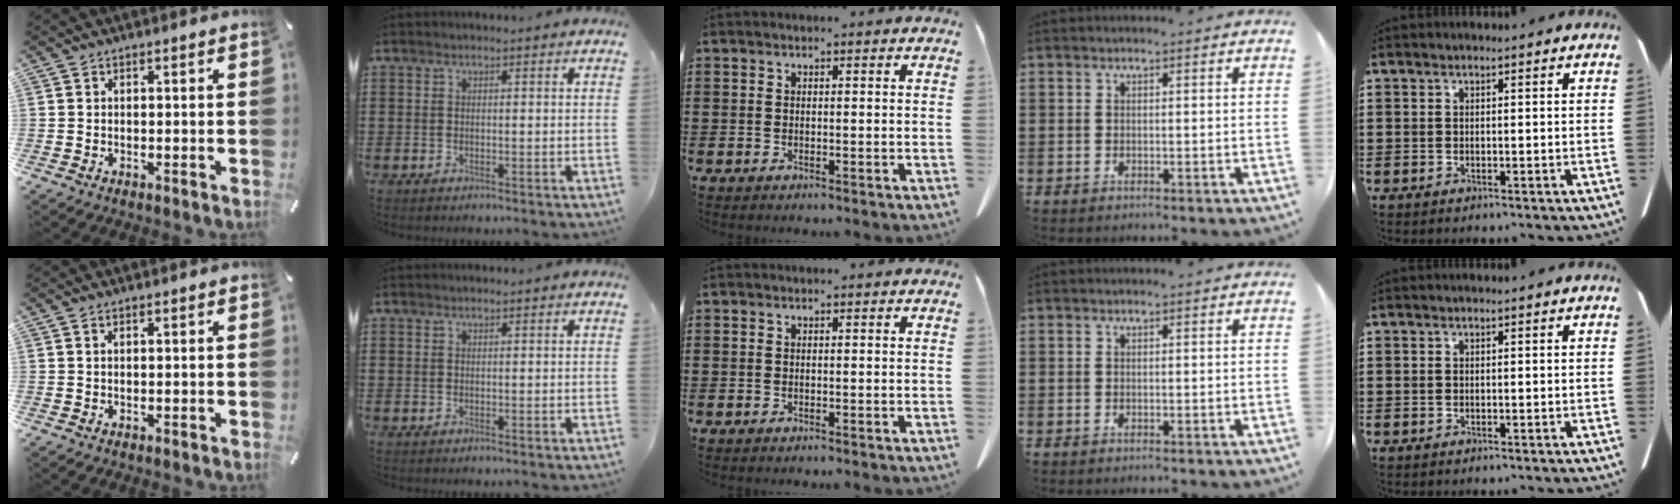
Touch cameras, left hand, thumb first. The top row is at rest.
{"thumb": {"total": 0.7, "force": [0.2, 0.3, 0.6], "torque": [-0.010, 0.002, 0.003]}}